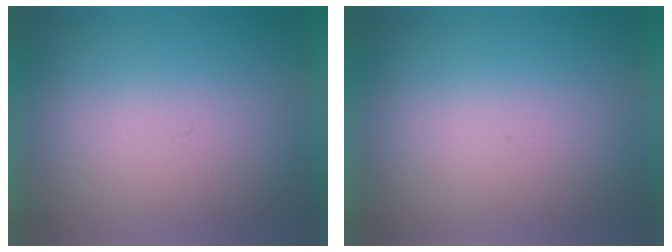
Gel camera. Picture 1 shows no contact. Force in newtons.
{"total": 0.0}